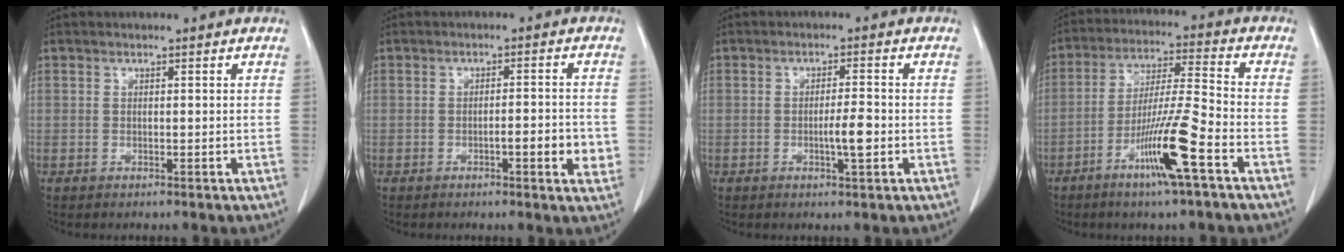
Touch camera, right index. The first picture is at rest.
{"total": 4.7, "force": [-1.3, 0.9, 4.4], "torque": [-0.060, 0.000, -0.017]}
{"total": 3.5, "force": [-0.9, 0.3, 3.4], "torque": [-0.057, -0.002, -0.014]}
{"total": 11.7, "force": [-5.8, -0.6, 10.1], "torque": [-0.189, -0.011, -0.109]}